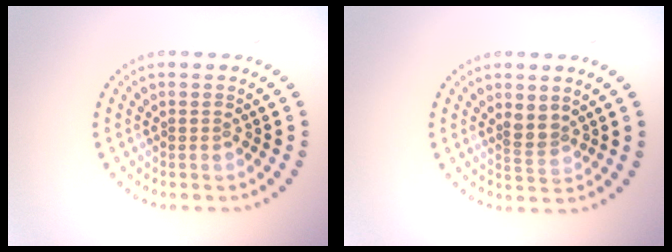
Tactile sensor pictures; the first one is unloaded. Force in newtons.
{"total": 2.1, "press": 1.6, "slide": 1.2}